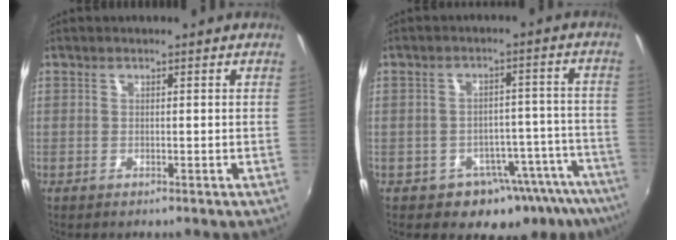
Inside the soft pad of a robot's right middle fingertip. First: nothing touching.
{"total": 10.9, "force": [-7.7, 6.0, 4.7], "torque": [-0.064, 0.020, -0.085]}